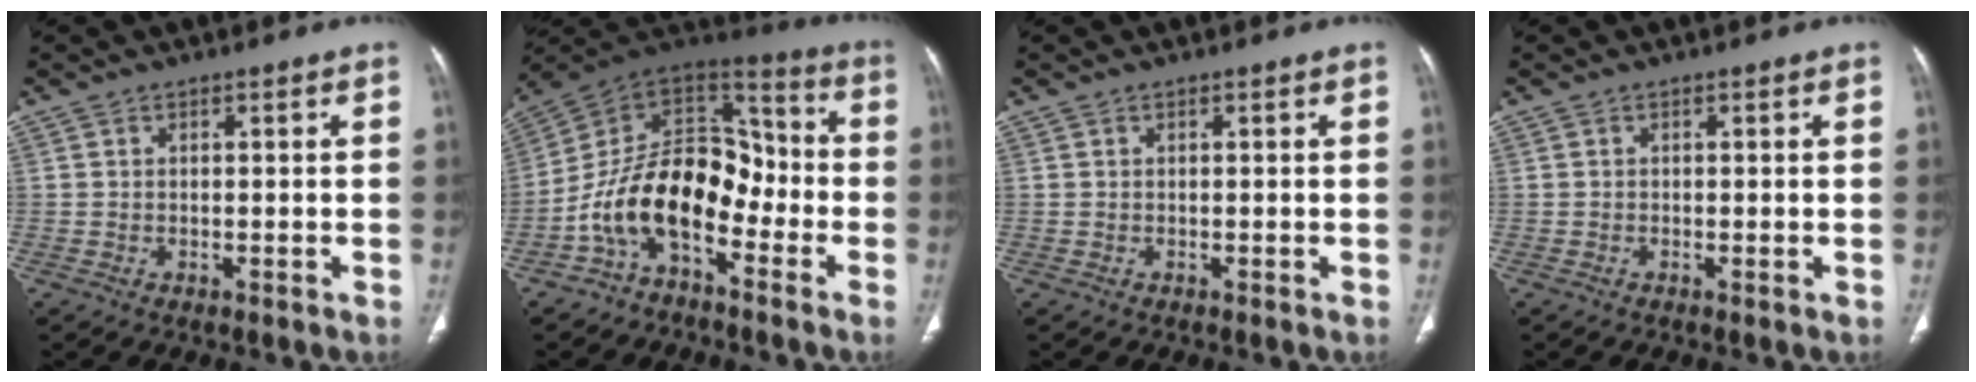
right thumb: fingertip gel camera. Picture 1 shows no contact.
{"total": 16.9, "force": [-6.6, 9.9, 12.0], "torque": [-0.180, 0.090, -0.131]}
{"total": 0.0}
{"total": 0.0}